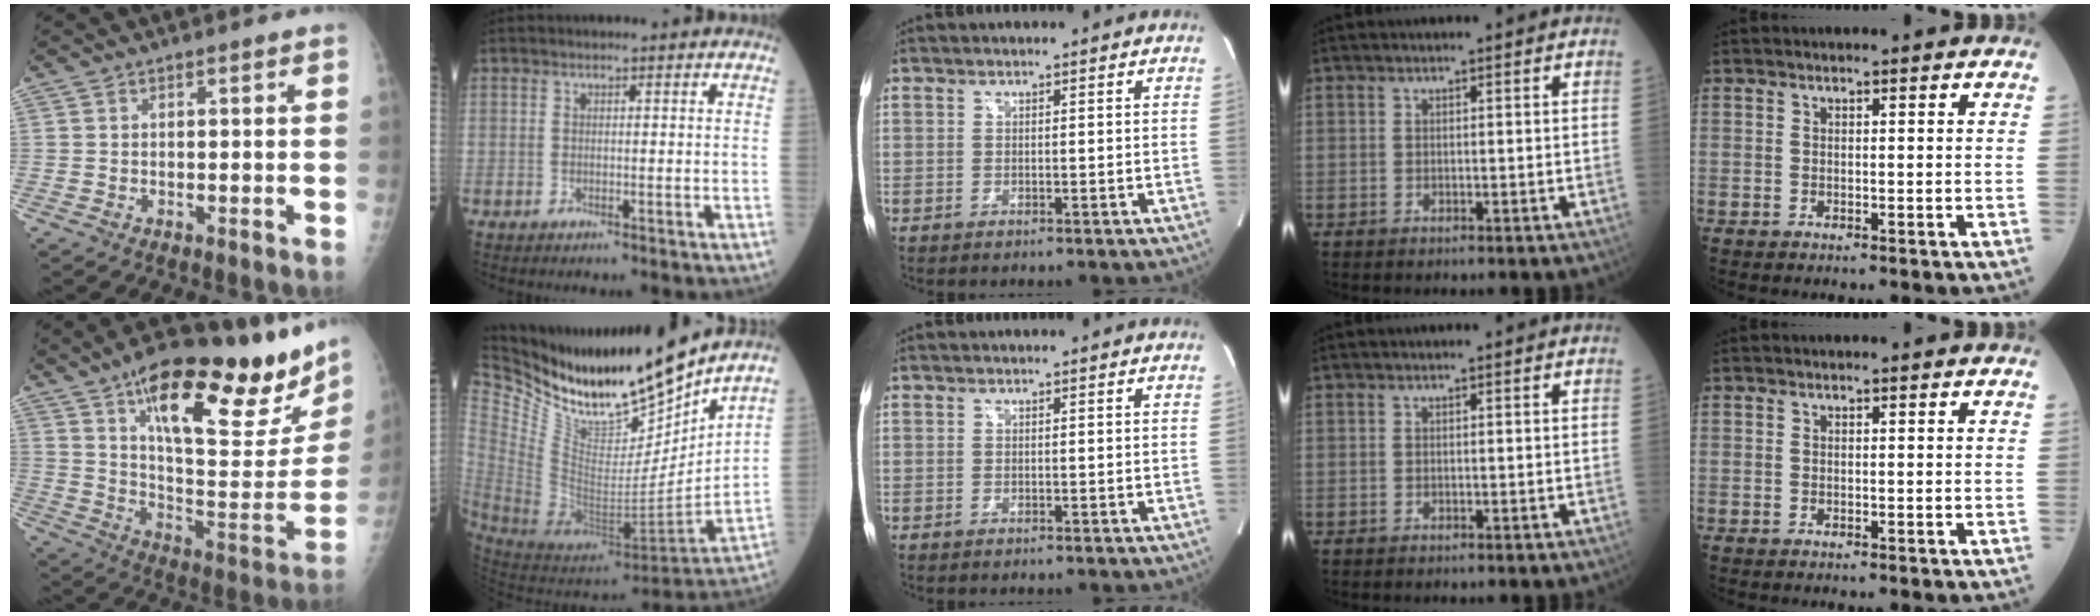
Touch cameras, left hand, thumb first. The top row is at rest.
{"thumb": {"total": 31.1, "force": [18.9, 9.4, 22.9], "torque": [-0.297, -0.055, 0.289]}, "index": {"total": 20.1, "force": [18.0, 3.7, 8.1], "torque": [-0.158, -0.060, 0.328]}}